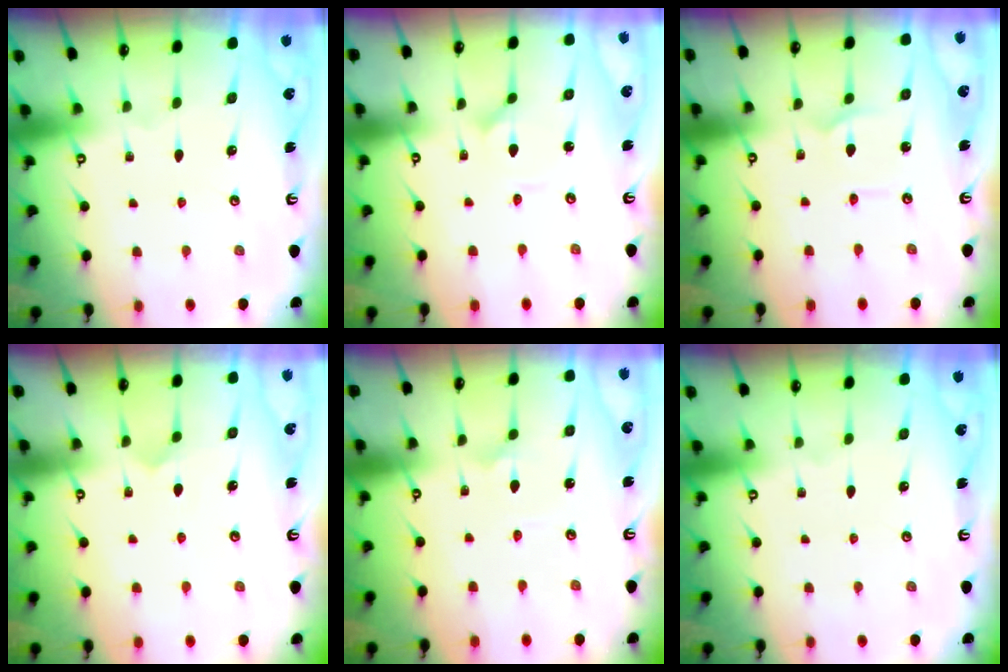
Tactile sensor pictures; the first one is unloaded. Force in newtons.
{"total": 0.9, "press": 0.9, "slide": 0.0}
{"total": 1.4, "press": 1.3, "slide": 0.1}
{"total": 4.0, "press": 4.0, "slide": 0.3}
{"total": 2.1, "press": 2.1, "slide": 0.1}
{"total": 0.0}